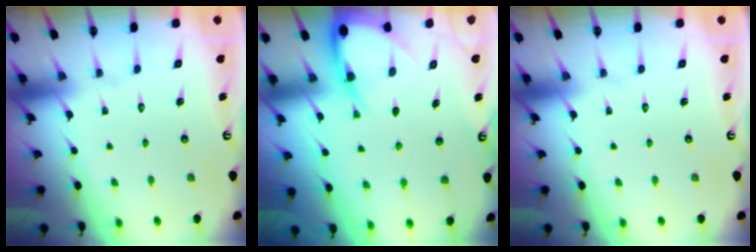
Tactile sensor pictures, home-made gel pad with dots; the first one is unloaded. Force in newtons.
{"total": 6.5, "press": 6.5, "slide": 0.7}
{"total": 0.0}